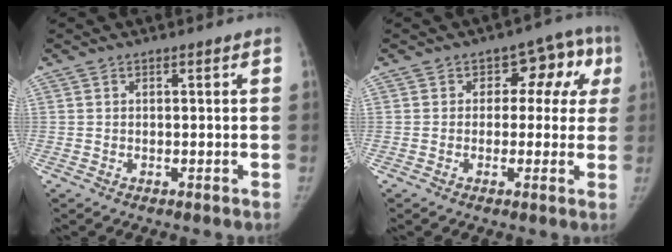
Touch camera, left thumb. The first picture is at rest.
{"total": 8.7, "force": [1.6, 6.4, 5.7], "torque": [-0.006, 0.025, 0.008]}